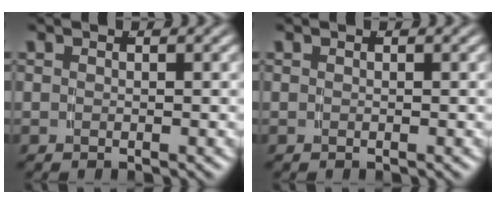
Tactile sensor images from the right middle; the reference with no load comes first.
{"total": 0.0}